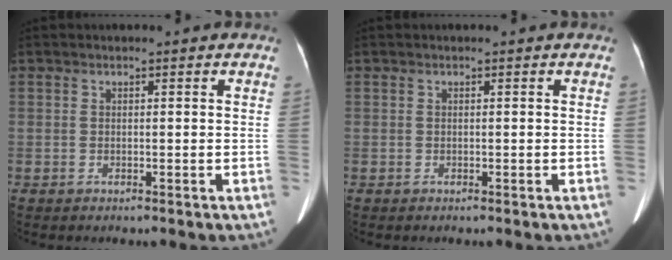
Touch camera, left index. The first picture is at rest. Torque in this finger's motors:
{"motor_torque": [0.00, 0.00, 0.00, 0.00]}